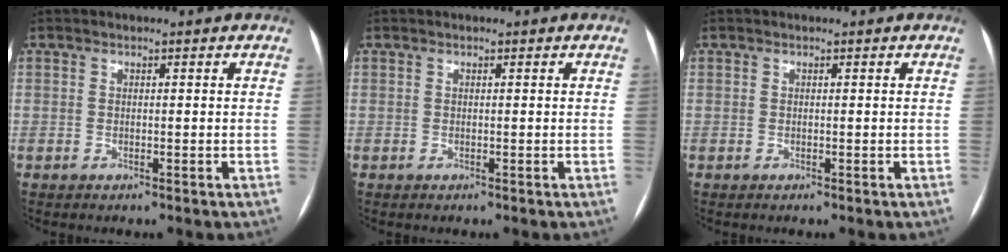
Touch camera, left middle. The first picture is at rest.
{"total": 0.0}
{"total": 0.0}